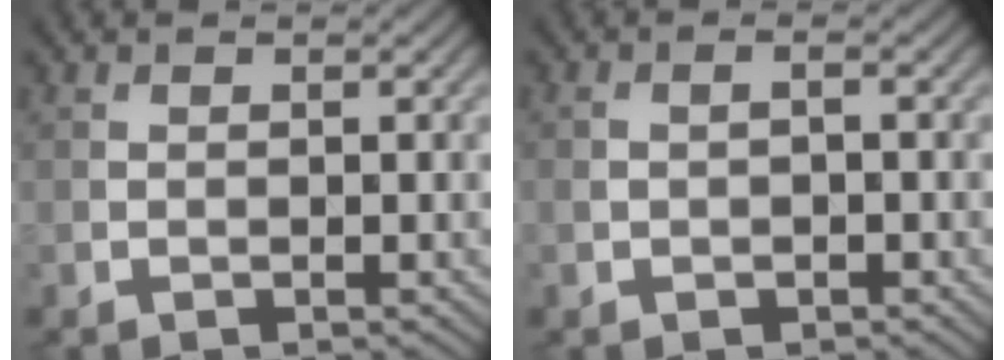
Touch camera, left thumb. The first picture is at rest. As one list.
[{"total": 1.8, "force": [-0.5, 1.2, 1.3], "torque": [-0.032, -0.002, -0.007]}]